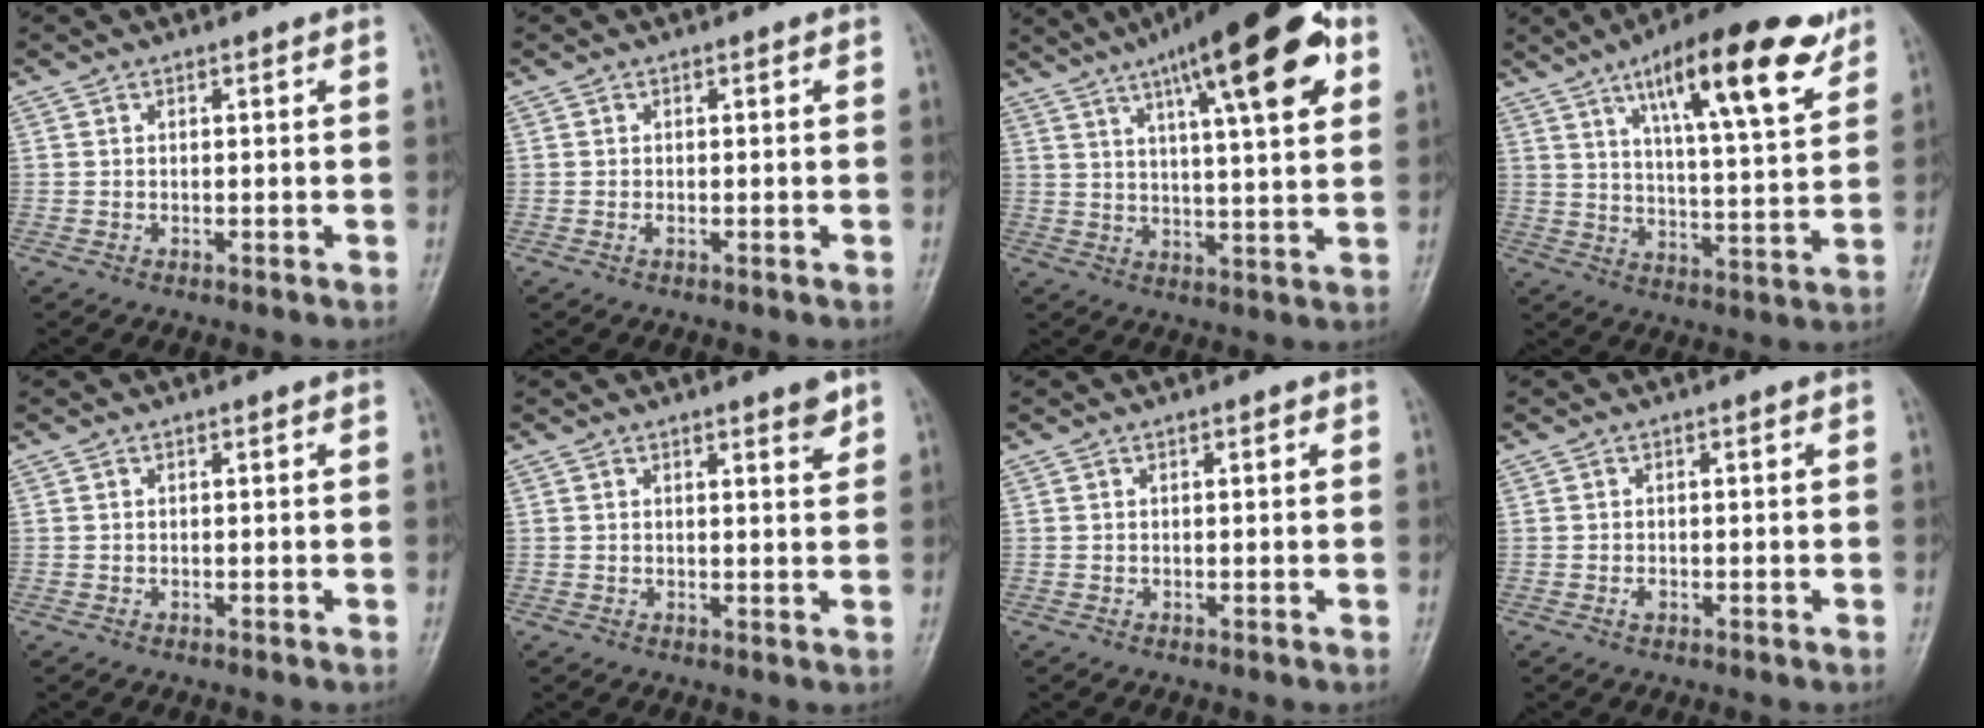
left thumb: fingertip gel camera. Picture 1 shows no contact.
{"total": 0.7, "force": [0.0, 0.2, 0.7], "torque": [-0.008, -0.001, 0.000]}
{"total": 21.3, "force": [10.3, 5.4, 17.9], "torque": [-0.246, -0.007, 0.149]}
{"total": 19.5, "force": [11.0, 5.1, 15.2], "torque": [-0.208, -0.040, 0.171]}
{"total": 0.0}
{"total": 3.1, "force": [2.0, 0.7, 2.2], "torque": [-0.024, -0.013, 0.026]}
{"total": 0.7, "force": [0.3, 0.3, 0.6], "torque": [-0.007, 0.000, 0.004]}
{"total": 1.0, "force": [-0.3, 0.6, 0.8], "torque": [-0.012, 0.000, -0.006]}